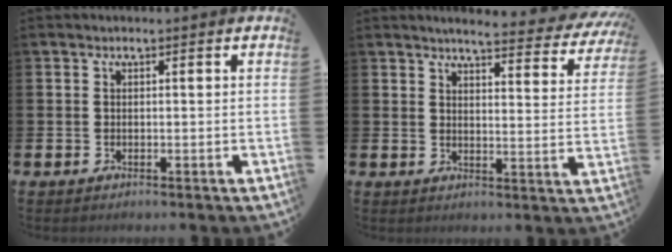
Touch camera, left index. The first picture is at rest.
{"total": 4.1, "force": [3.9, 0.4, 1.4], "torque": [-0.035, -0.031, 0.060]}